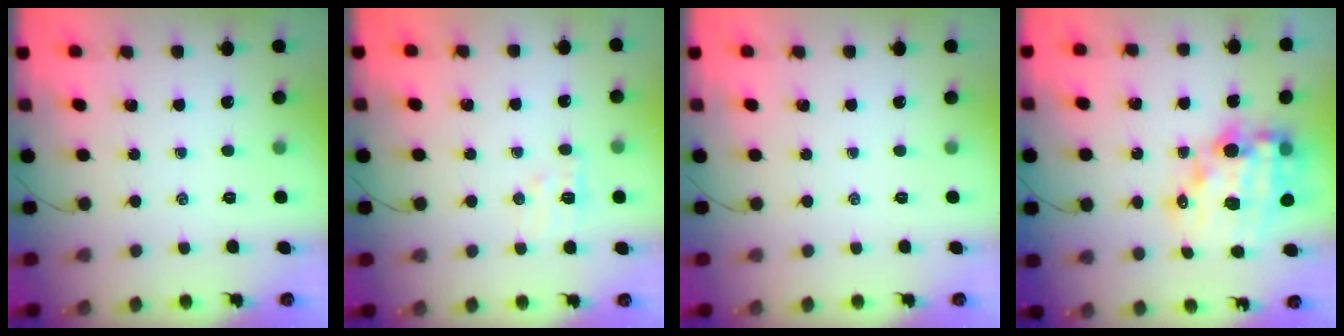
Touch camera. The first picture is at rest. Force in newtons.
{"total": 7.4, "press": 7.3, "slide": 1.1}
{"total": 0.0}
{"total": 15.3, "press": 14.9, "slide": 3.5}